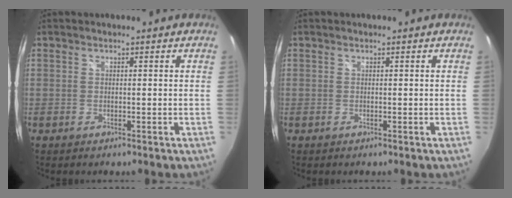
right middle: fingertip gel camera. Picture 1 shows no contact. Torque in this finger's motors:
{"motor_torque": [-0.25, -0.25, 0.00, 0.00]}